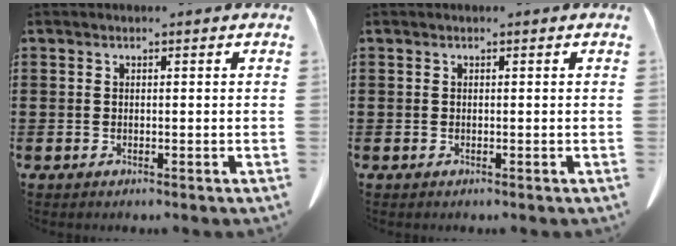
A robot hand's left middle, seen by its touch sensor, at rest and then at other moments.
{"total": 0.0}